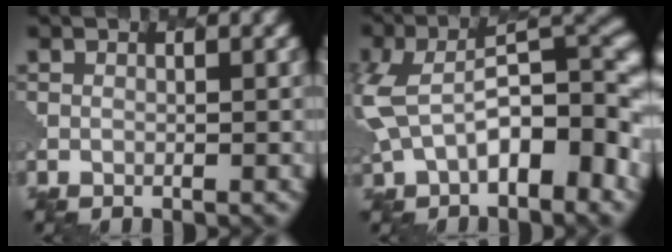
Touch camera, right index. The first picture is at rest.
{"total": 9.7, "force": [-1.2, 5.1, 8.2], "torque": [-0.135, 0.019, -0.026]}